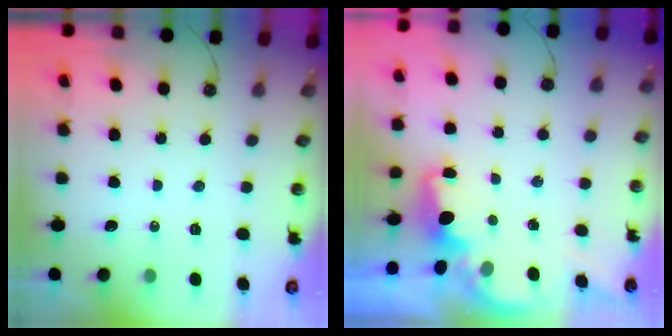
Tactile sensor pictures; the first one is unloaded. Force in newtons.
{"total": 2.1, "press": 2.0, "slide": 0.8}